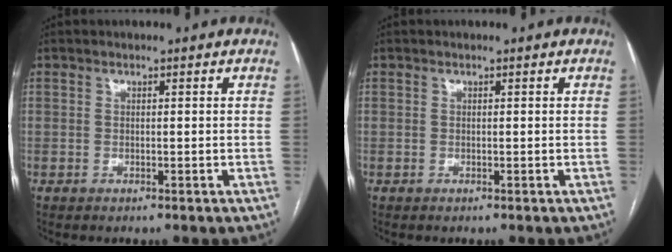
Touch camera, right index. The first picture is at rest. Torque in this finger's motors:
{"motor_torque": [0.00, 0.00, 0.00, 0.01]}